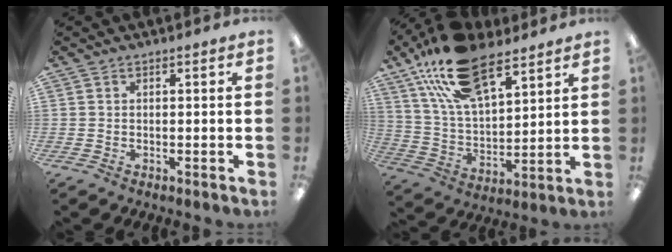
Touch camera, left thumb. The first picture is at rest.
{"total": 20.7, "force": [13.4, 9.7, 12.5], "torque": [-0.242, -0.047, 0.243]}